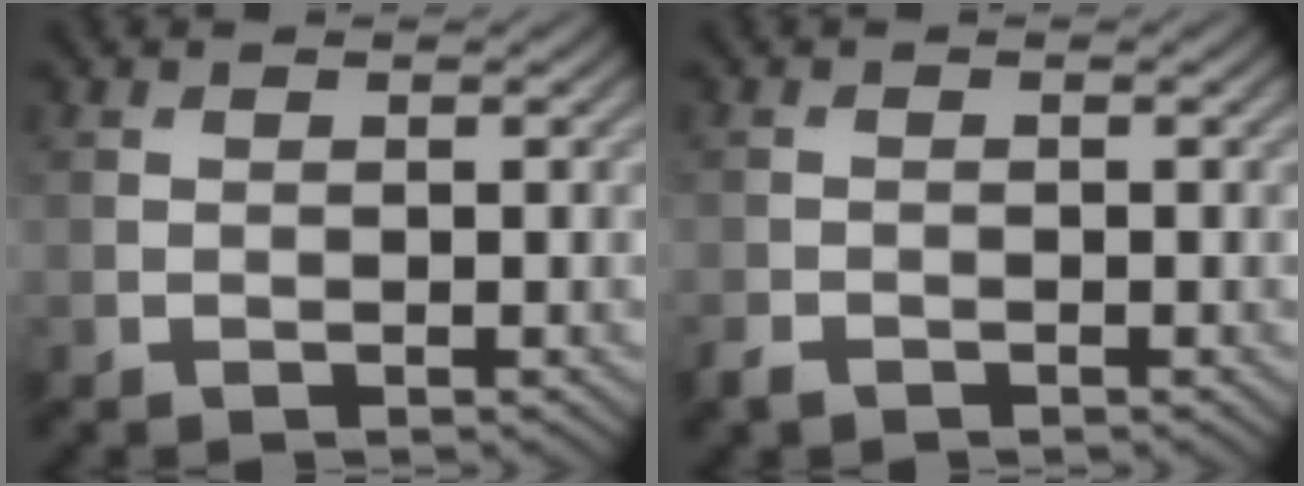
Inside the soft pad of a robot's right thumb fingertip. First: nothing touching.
{"total": 1.3, "force": [-1.0, 0.7, 0.5], "torque": [-0.012, -0.004, -0.025]}